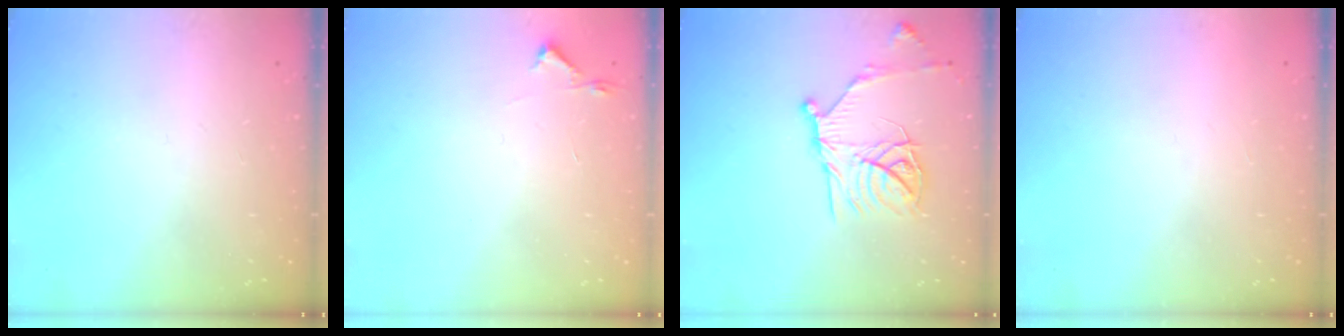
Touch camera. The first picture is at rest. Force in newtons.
{"total": 2.7, "press": 2.6, "slide": 0.4}
{"total": 17.1, "press": 17.1, "slide": 1.1}
{"total": 1.5, "press": 1.5, "slide": 0.1}